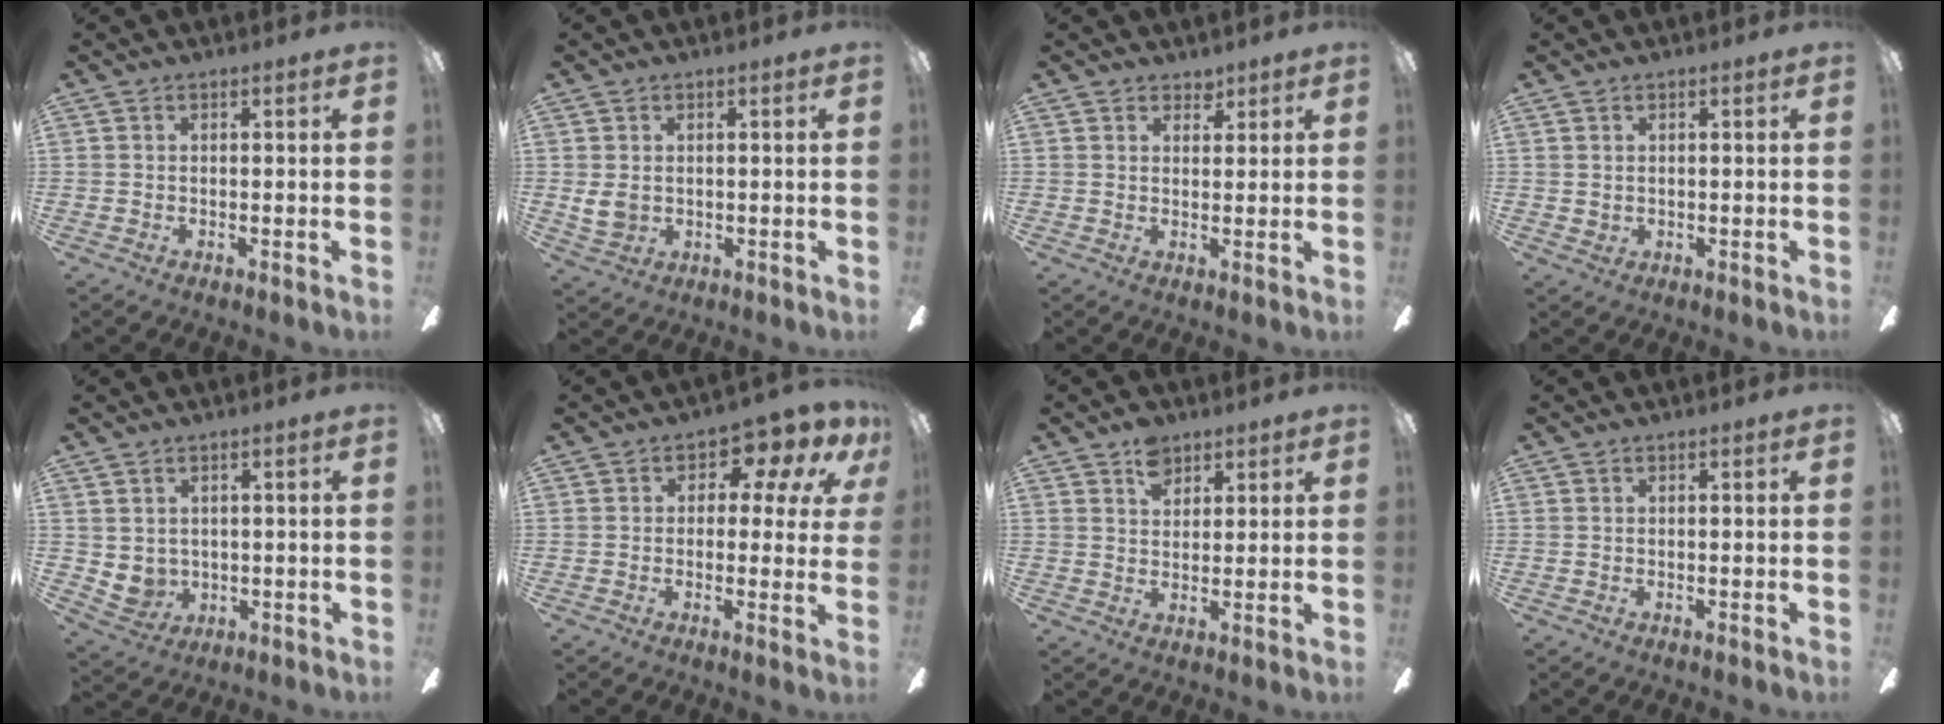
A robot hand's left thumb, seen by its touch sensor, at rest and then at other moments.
{"total": 4.1, "force": [1.1, 3.3, 2.2], "torque": [-0.049, -0.003, 0.019]}
{"total": 3.1, "force": [2.5, 1.9, 0.3], "torque": [0.003, -0.011, 0.044]}
{"total": 1.4, "force": [1.0, 0.9, 0.1], "torque": [-0.003, 0.002, 0.019]}
{"total": 4.4, "force": [2.0, 3.8, 0.9], "torque": [-0.027, -0.010, 0.039]}
{"total": 7.7, "force": [4.0, 4.6, 4.6], "torque": [-0.058, -0.026, 0.067]}
{"total": 8.1, "force": [5.3, 5.3, 3.1], "torque": [-0.041, -0.016, 0.096]}
{"total": 0.0}